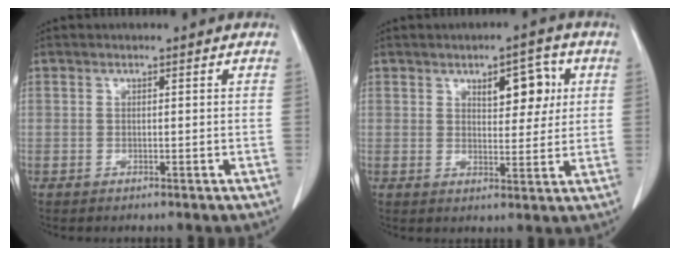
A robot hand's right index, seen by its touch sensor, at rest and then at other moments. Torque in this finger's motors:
{"motor_torque": [0.27, 0.26, 0.12, 0.03]}